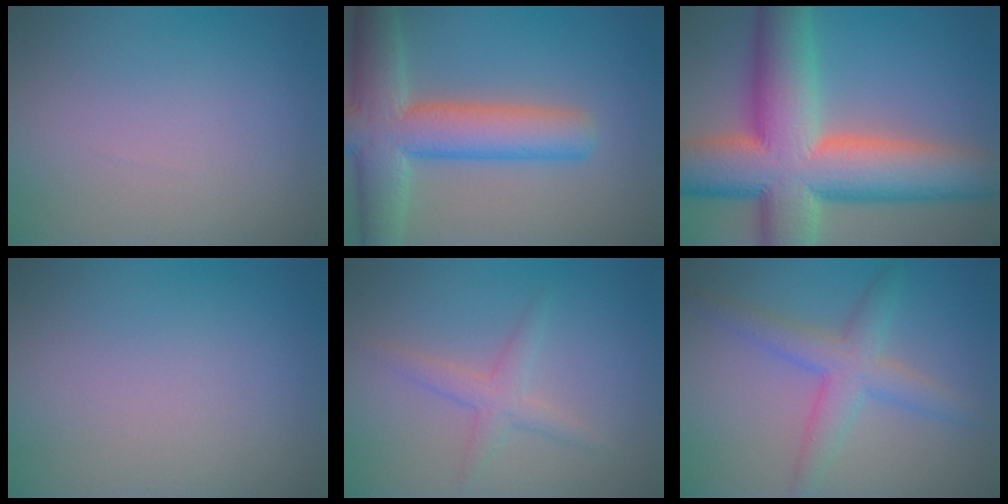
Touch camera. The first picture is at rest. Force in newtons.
{"total": 8.9, "press": 8.9, "slide": 0.4}
{"total": 15.9, "press": 15.9, "slide": 0.6}
{"total": 0.0}
{"total": 2.2, "press": 2.2, "slide": 0.0}
{"total": 4.0, "press": 4.0, "slide": 0.1}